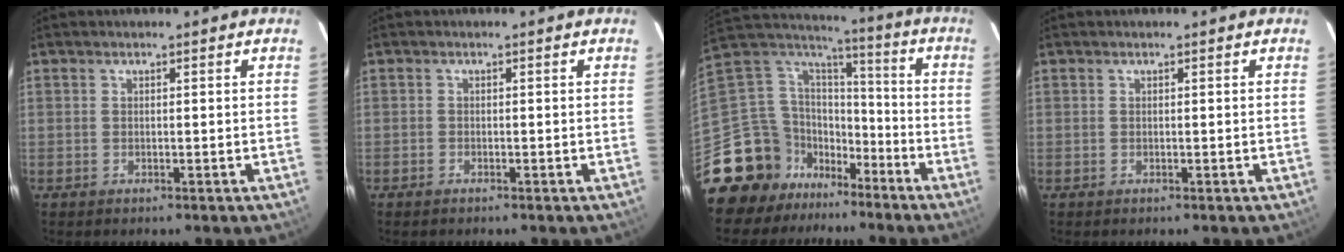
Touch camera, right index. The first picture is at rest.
{"total": 0.8, "force": [-0.7, 0.4, 0.1], "torque": [-0.005, 0.000, -0.013]}
{"total": 18.1, "force": [-12.7, 11.7, 5.3], "torque": [-0.141, 0.046, -0.214]}
{"total": 0.0}